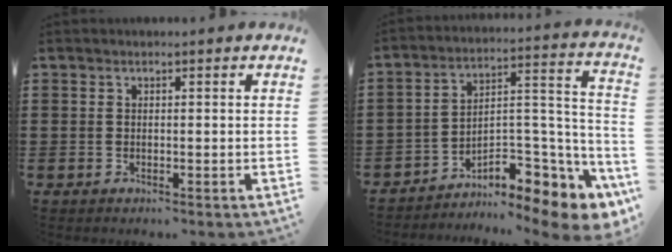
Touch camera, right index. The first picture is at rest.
{"total": 8.1, "force": [-6.0, 3.2, 4.5], "torque": [-0.066, -0.002, -0.110]}